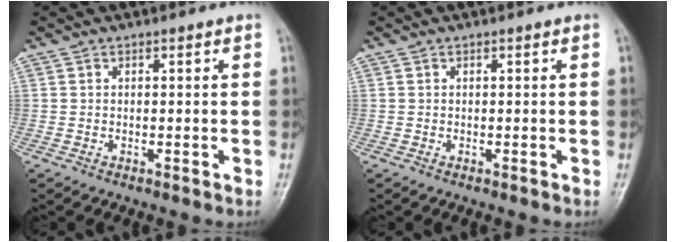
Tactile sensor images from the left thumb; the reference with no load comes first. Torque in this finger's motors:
{"motor_torque": [0.00, 0.00, -0.04, -0.04, 0.00]}